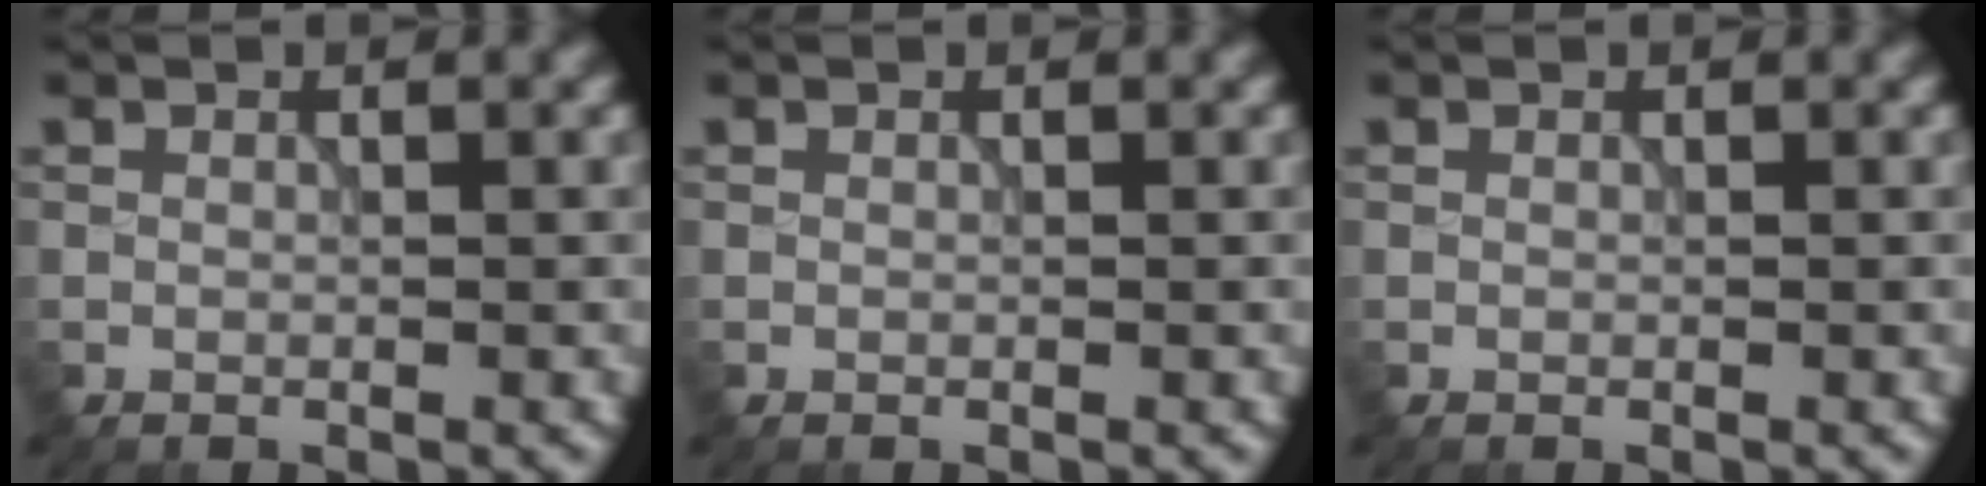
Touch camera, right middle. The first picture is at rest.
{"total": 0.0}
{"total": 0.0}